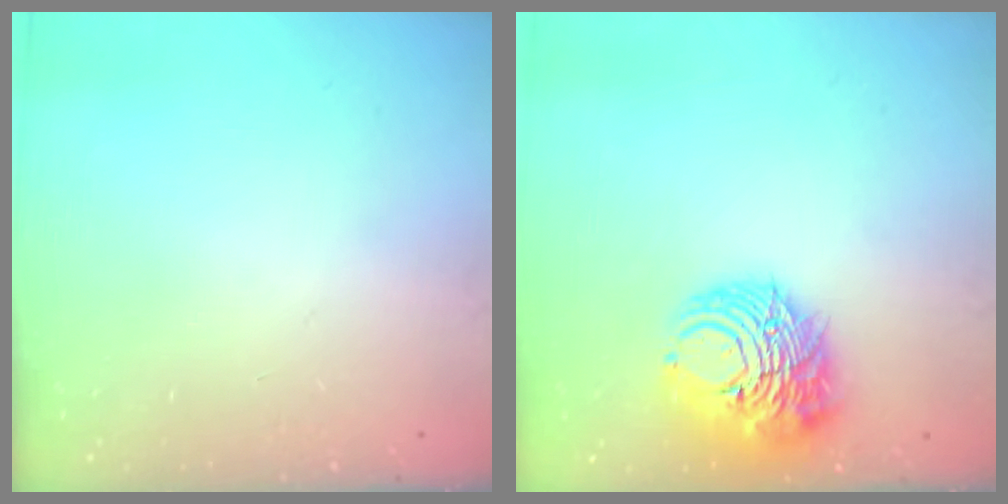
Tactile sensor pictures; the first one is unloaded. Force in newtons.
{"total": 12.2, "press": 12.2, "slide": 1.3}